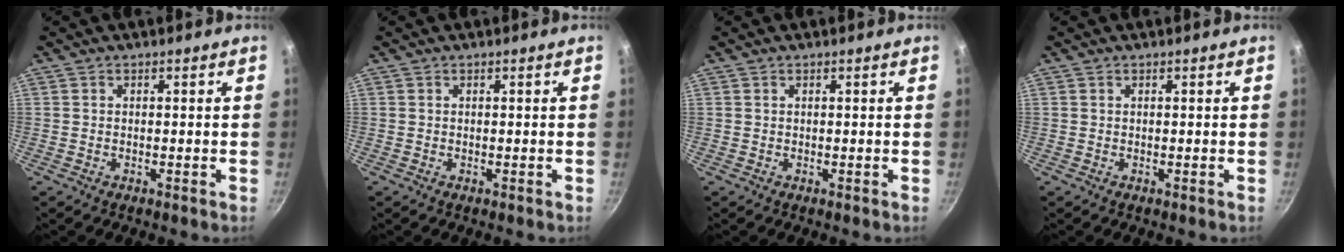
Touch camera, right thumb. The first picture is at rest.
{"total": 0.0}
{"total": 0.0}
{"total": 0.0}